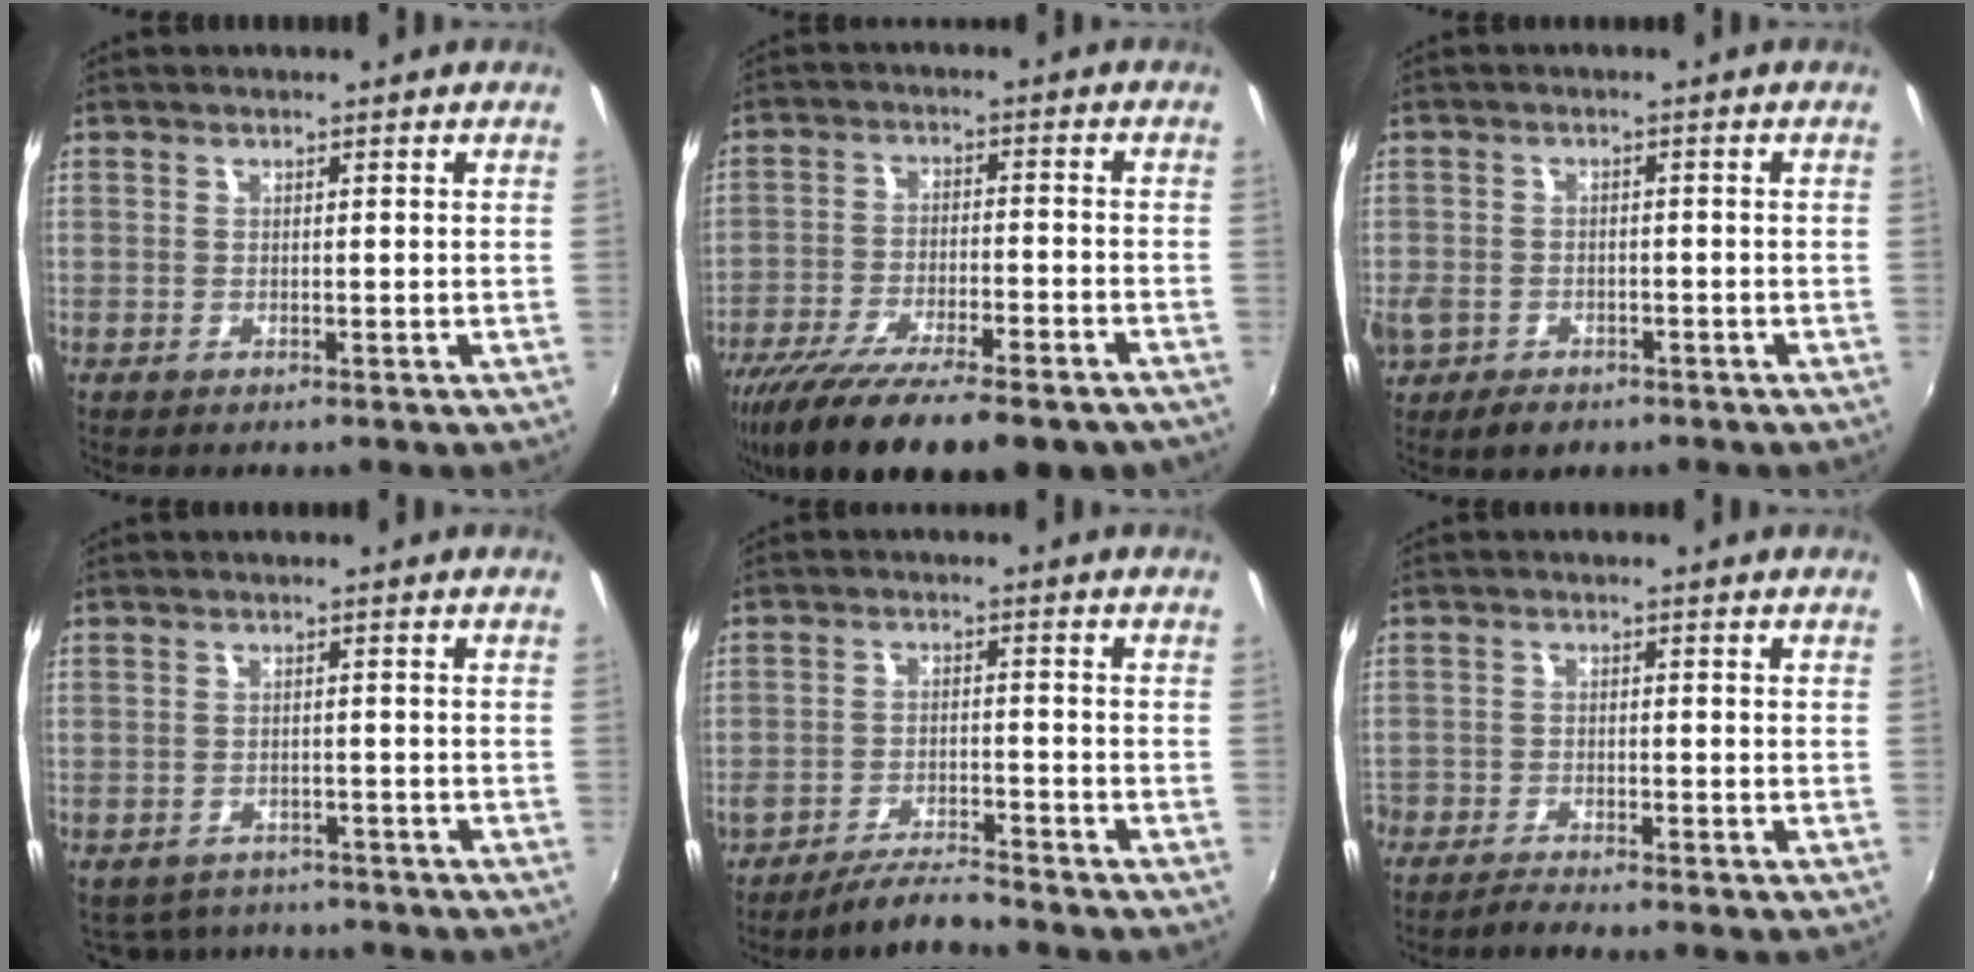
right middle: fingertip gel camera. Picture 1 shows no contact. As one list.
[{"total": 22.5, "force": [-17.2, 6.1, 13.1], "torque": [-0.244, -0.059, -0.261]}, {"total": 7.9, "force": [-3.8, 5.9, 3.8], "torque": [-0.103, -0.013, -0.061]}, {"total": 7.1, "force": [-6.1, 3.2, 1.5], "torque": [-0.044, -0.010, -0.087]}, {"total": 5.3, "force": [-5.0, 0.3, 1.6], "torque": [-0.049, -0.002, -0.089]}, {"total": 2.7, "force": [-2.7, 0.3, 0.2], "torque": [-0.020, -0.008, -0.059]}]